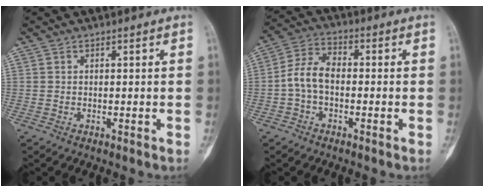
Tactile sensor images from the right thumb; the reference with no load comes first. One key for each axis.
{"total": 6.9, "fx": -1.2, "fy": 4.3, "fz": 5.3, "tx": -0.096, "ty": 0.027, "tz": -0.034}